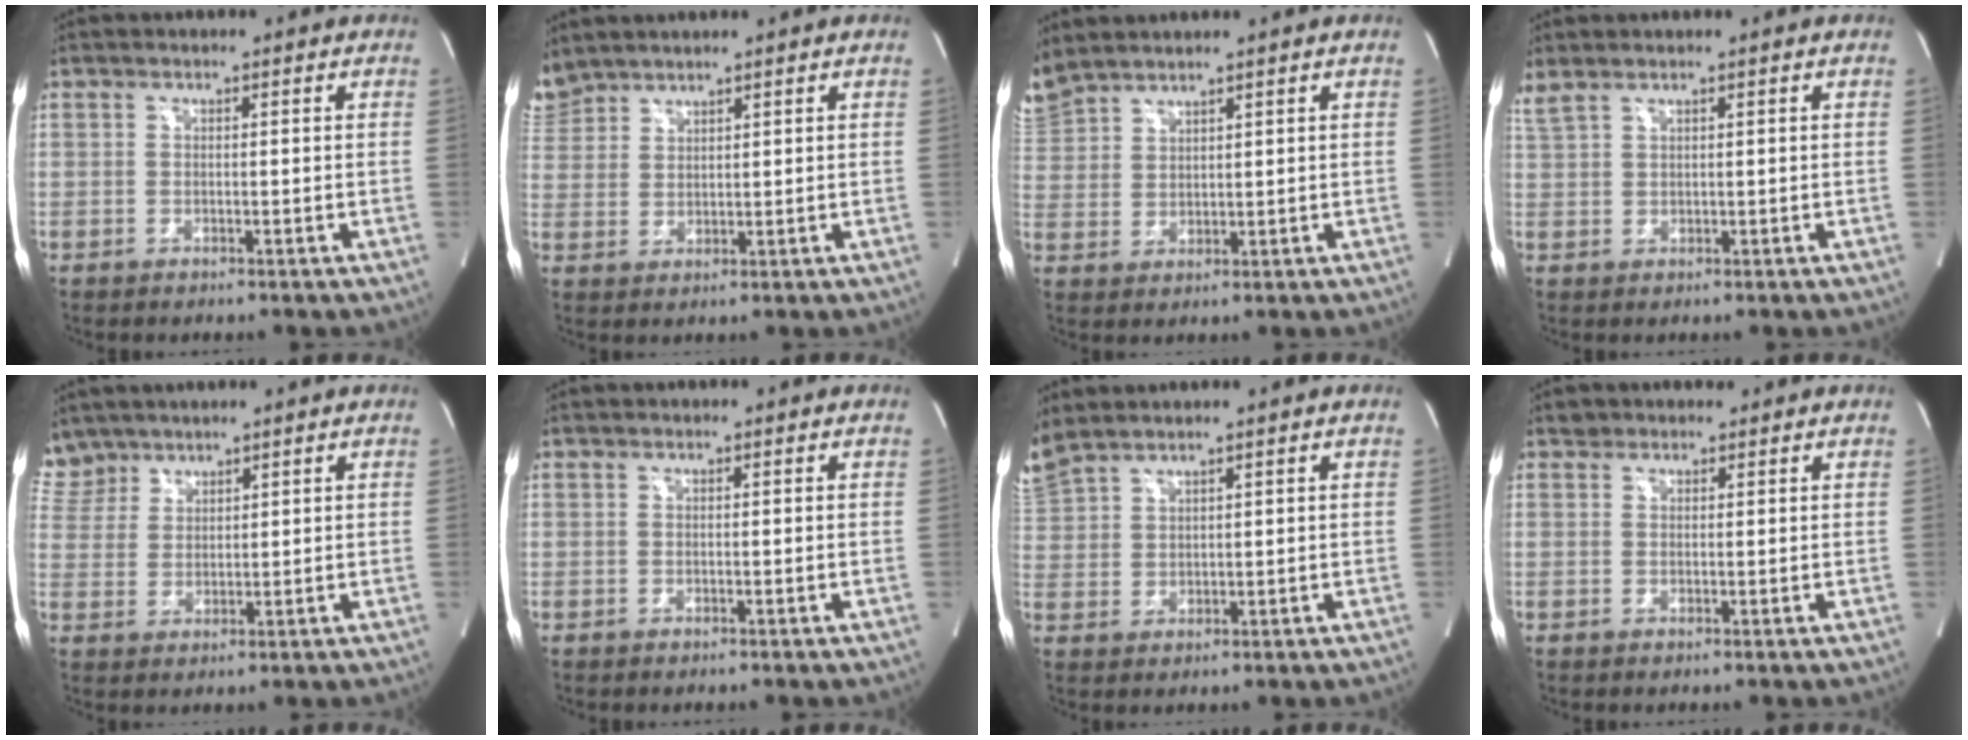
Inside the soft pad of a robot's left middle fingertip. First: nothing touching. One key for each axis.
{"total": 4.9, "fx": 4.7, "fy": 1.4, "fz": 0.3, "tx": -0.017, "ty": 0.018, "tz": 0.103}
{"total": 6.5, "fx": 6.2, "fy": 1.3, "fz": 1.4, "tx": -0.046, "ty": 0.019, "tz": 0.134}
{"total": 2.2, "fx": 1.9, "fy": 0.3, "fz": 0.9, "tx": -0.036, "ty": 0.018, "tz": 0.050}
{"total": 6.3, "fx": 5.5, "fy": 3.2, "fz": -0.1, "tx": 0.001, "ty": 0.010, "tz": 0.117}
{"total": 0.0}
{"total": 6.2, "fx": 5.8, "fy": 0.9, "fz": 2.1, "tx": -0.066, "ty": 0.016, "tz": 0.130}
{"total": 1.6, "fx": 1.3, "fy": 0.9, "fz": -0.2, "tx": 0.005, "ty": 0.014, "tz": 0.018}